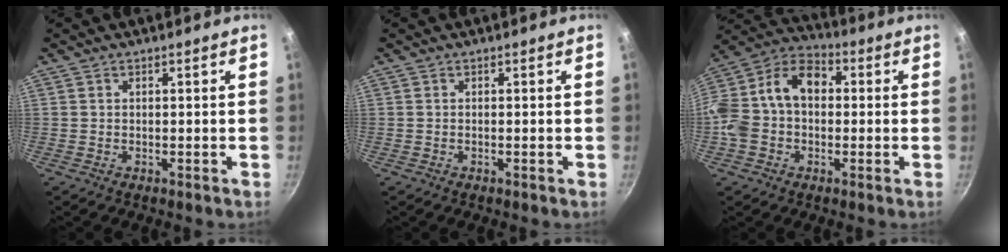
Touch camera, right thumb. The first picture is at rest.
{"total": 0.0}
{"total": 15.9, "force": [0.0, 11.7, 10.9], "torque": [-0.182, 0.054, -0.024]}